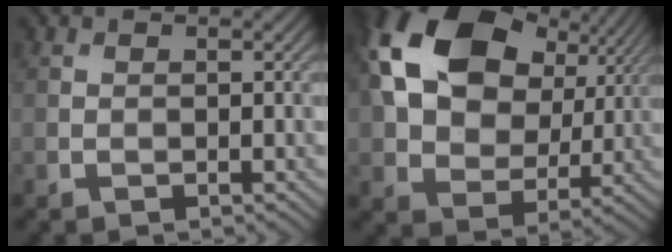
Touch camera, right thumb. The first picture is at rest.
{"total": 19.1, "force": [6.8, 13.0, 12.2], "torque": [-0.265, 0.030, 0.122]}